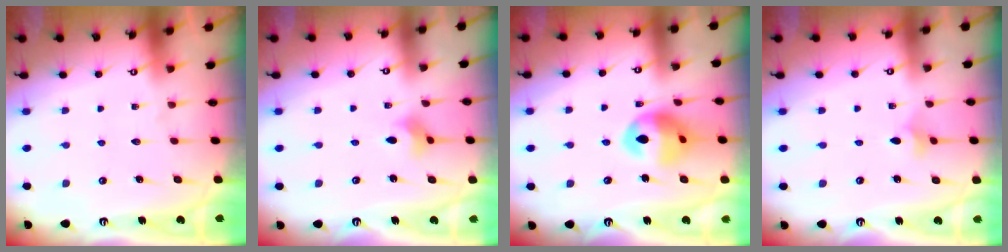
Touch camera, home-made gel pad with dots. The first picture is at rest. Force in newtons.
{"total": 2.8, "press": 2.7, "slide": 0.4}
{"total": 14.0, "press": 13.9, "slide": 1.7}
{"total": 2.9, "press": 2.9, "slide": 0.5}